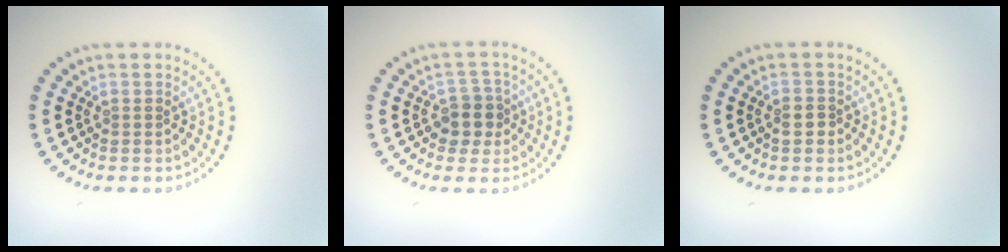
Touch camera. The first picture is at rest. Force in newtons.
{"total": 2.7, "press": 2.5, "slide": 1.1}
{"total": 1.3, "press": 1.2, "slide": 0.5}